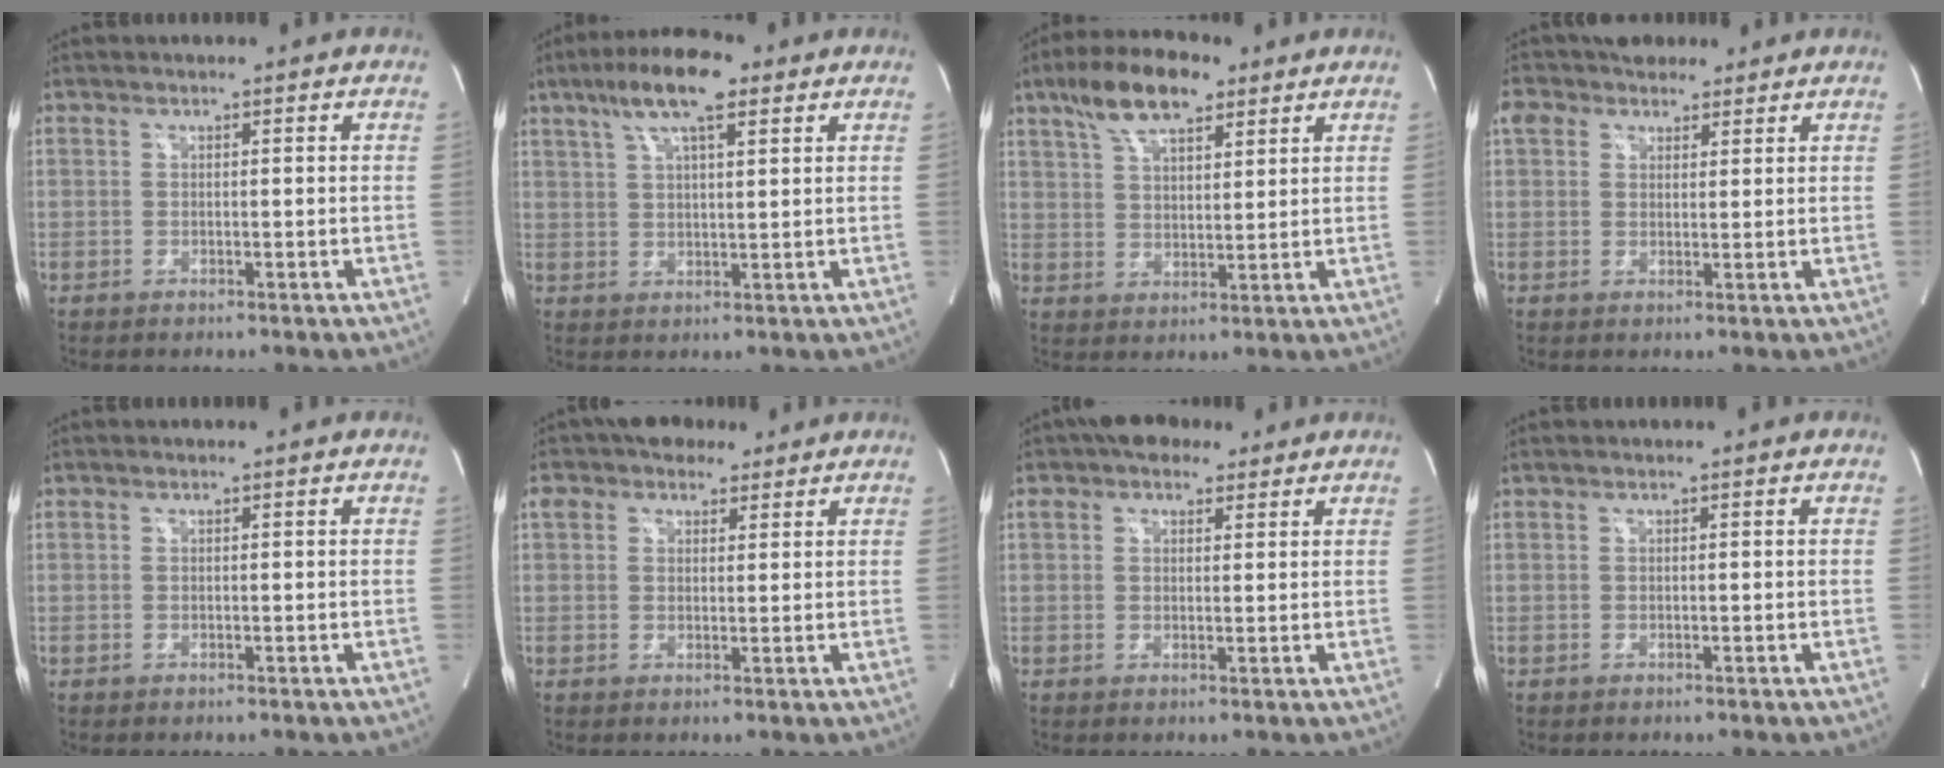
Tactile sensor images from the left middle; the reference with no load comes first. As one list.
[{"total": 9.3, "force": [5.5, 2.1, 7.3], "torque": [-0.137, 0.020, 0.092]}, {"total": 10.3, "force": [6.7, 3.8, 6.8], "torque": [-0.129, 0.019, 0.120]}, {"total": 6.4, "force": [4.5, 4.0, 2.2], "torque": [-0.046, 0.032, 0.085]}, {"total": 0.0}, {"total": 6.7, "force": [4.5, 4.0, 3.0], "torque": [-0.058, 0.033, 0.080]}, {"total": 5.6, "force": [3.9, 3.0, 2.7], "torque": [-0.048, 0.027, 0.066]}, {"total": 0.0}]